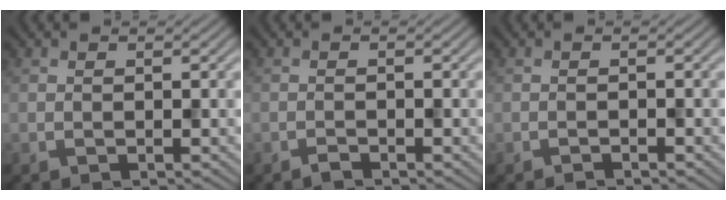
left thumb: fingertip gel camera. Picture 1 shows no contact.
{"total": 0.8, "force": [-0.7, 0.1, 0.2], "torque": [-0.004, 0.003, -0.016]}
{"total": 0.7, "force": [-0.6, 0.0, 0.2], "torque": [-0.002, 0.002, -0.014]}